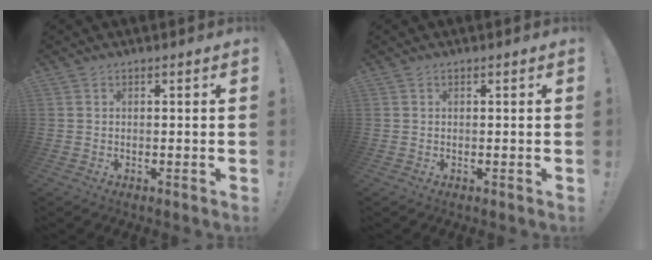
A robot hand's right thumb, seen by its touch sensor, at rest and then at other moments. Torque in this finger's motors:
{"motor_torque": [0.11, -0.05, 0.01, -0.09, 0.00]}